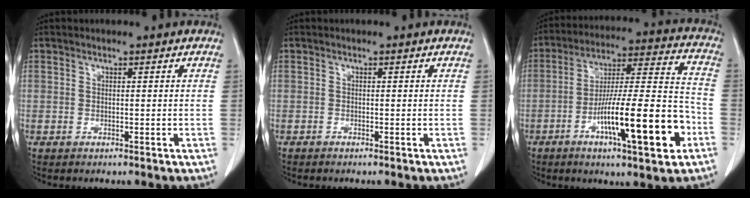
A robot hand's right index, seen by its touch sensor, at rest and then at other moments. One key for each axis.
{"total": 0.0}
{"total": 18.5, "fx": -7.2, "fy": 2.1, "fz": 16.9, "tx": -0.271, "ty": 0.002, "tz": -0.112}